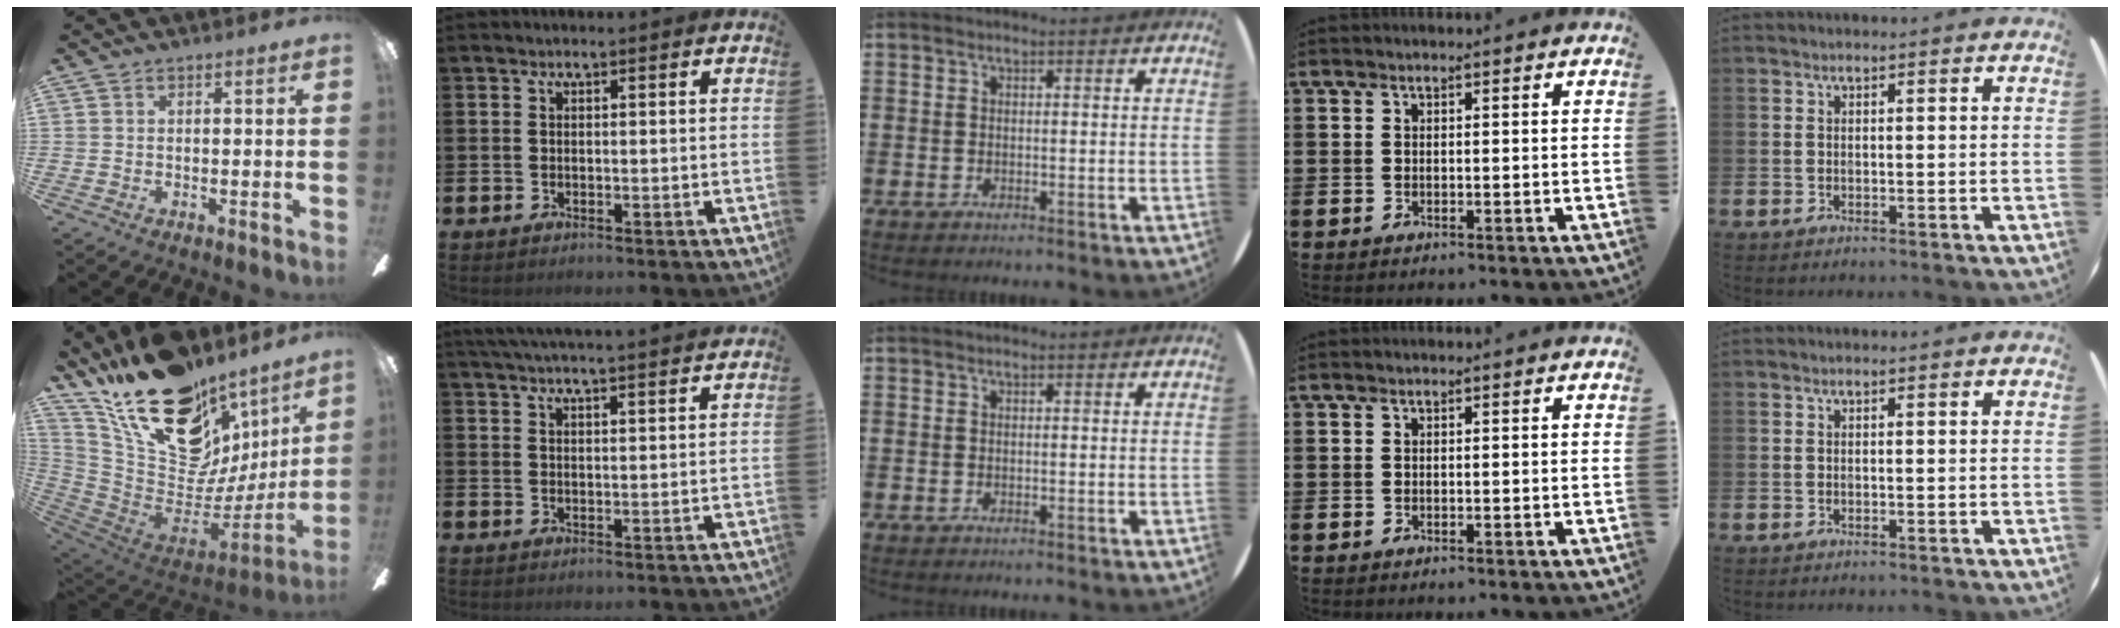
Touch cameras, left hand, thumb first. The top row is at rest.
{"thumb": {"total": 28.5, "force": [17.2, 15.5, 16.5], "torque": [-0.280, -0.115, 0.340]}, "index": {"total": 4.3, "force": [4.2, -0.6, 0.6], "torque": [-0.020, -0.017, 0.077]}}